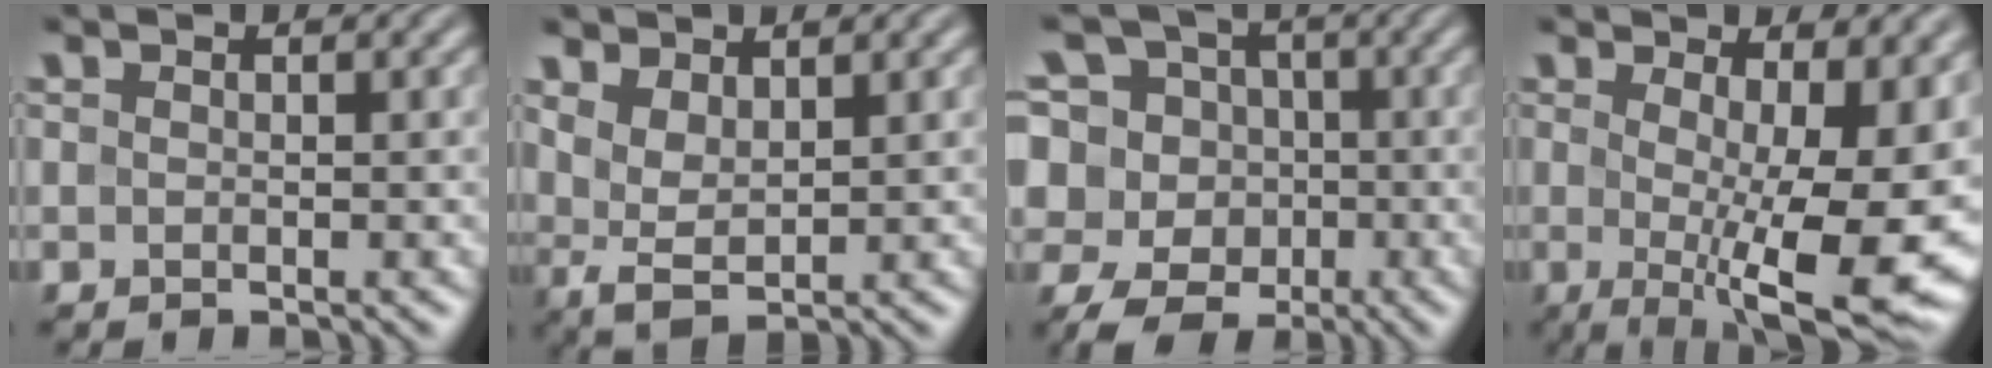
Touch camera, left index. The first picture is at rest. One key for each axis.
{"total": 3.1, "fx": 1.9, "fy": 1.2, "fz": 2.1, "tx": -0.054, "ty": -0.003, "tz": 0.041}
{"total": 12.1, "fx": 0.5, "fy": 10.9, "fz": 5.2, "tx": -0.128, "ty": 0.046, "tz": -0.028}
{"total": 13.1, "fx": -0.6, "fy": 3.8, "fz": 12.6, "tx": -0.149, "ty": -0.012, "tz": 0.006}